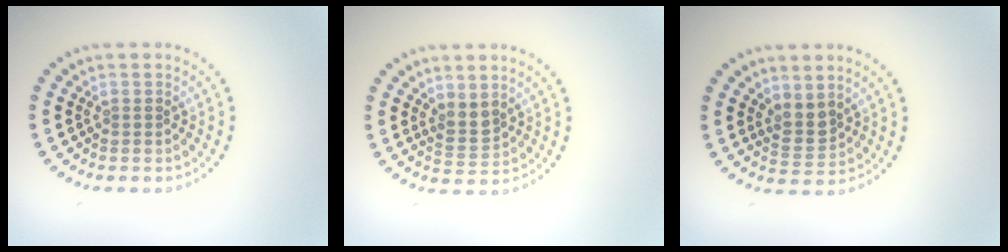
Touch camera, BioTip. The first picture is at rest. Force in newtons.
{"total": 1.9, "press": 1.5, "slide": 1.0}
{"total": 2.1, "press": 1.8, "slide": 1.1}